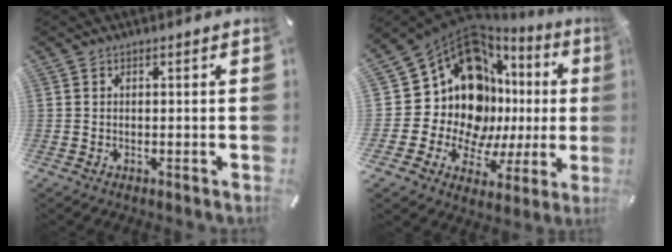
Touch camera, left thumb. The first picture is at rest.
{"total": 21.0, "force": [6.0, 15.3, 13.1], "torque": [-0.235, -0.088, 0.118]}